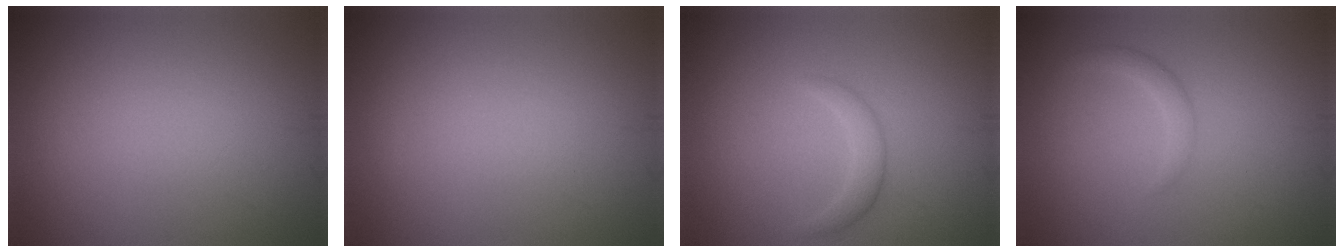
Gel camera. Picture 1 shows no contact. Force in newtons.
{"total": 0.0}
{"total": 1.6, "press": 1.6, "slide": 0.1}
{"total": 1.3, "press": 1.3, "slide": 0.1}